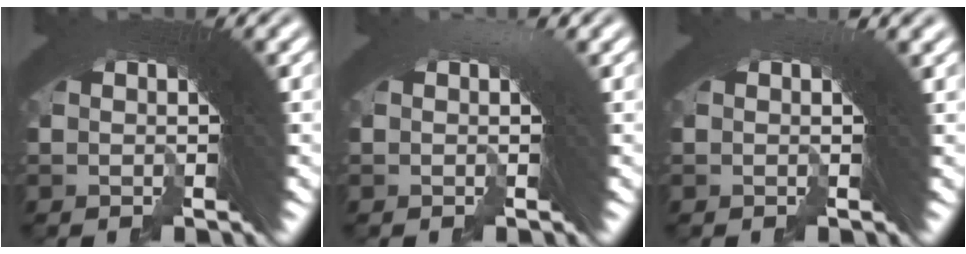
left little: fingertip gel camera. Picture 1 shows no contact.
{"total": 0.9, "force": [0.5, 0.5, 0.5], "torque": [0.002, 0.012, 0.000]}
{"total": 1.1, "force": [0.7, 0.4, 0.8], "torque": [-0.006, 0.010, 0.003]}